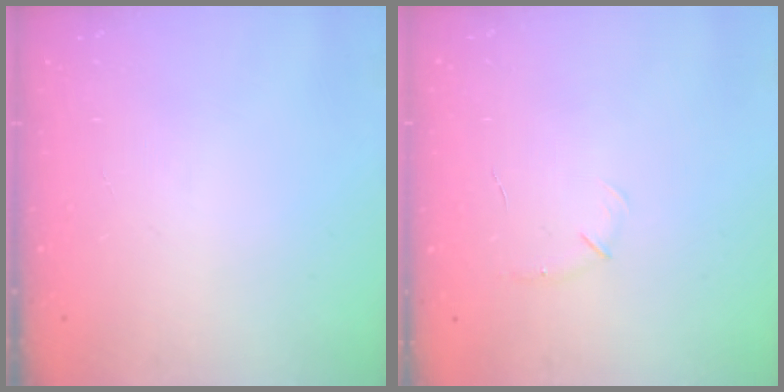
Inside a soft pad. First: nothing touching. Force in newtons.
{"total": 4.1, "press": 4.0, "slide": 1.0}